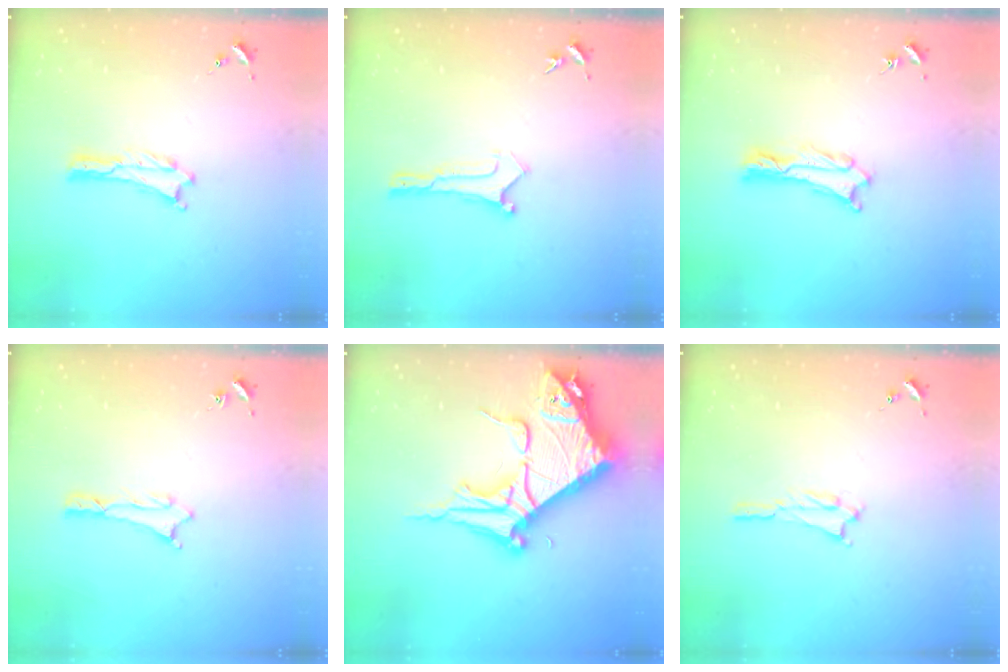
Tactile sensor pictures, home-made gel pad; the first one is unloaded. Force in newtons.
{"total": 0.0}
{"total": 1.1, "press": 1.1, "slide": 0.2}
{"total": 0.8, "press": 0.8, "slide": 0.2}
{"total": 10.6, "press": 10.6, "slide": 1.1}
{"total": 1.1, "press": 1.1, "slide": 0.2}